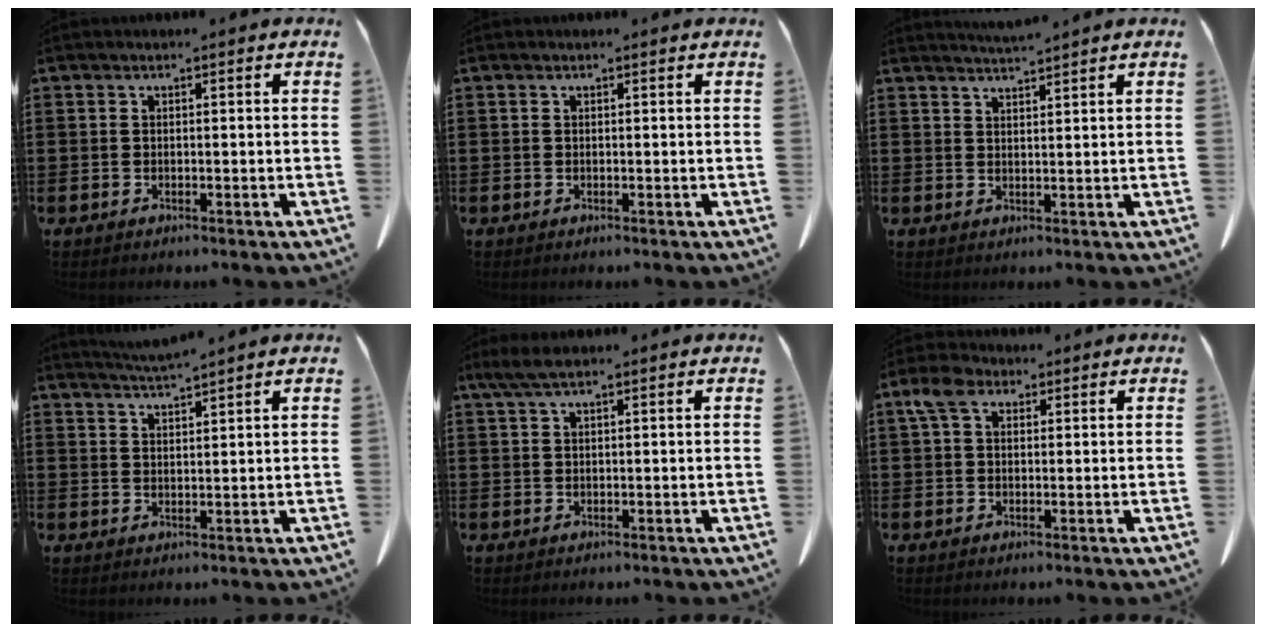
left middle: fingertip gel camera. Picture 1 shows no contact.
{"total": 0.0}
{"total": 2.5, "force": [2.5, -0.3, 0.4], "torque": [-0.015, -0.005, 0.046]}
{"total": 3.2, "force": [3.0, -0.5, 1.1], "torque": [-0.029, -0.009, 0.053]}
{"total": 2.9, "force": [1.8, 0.6, 2.2], "torque": [-0.046, 0.003, 0.033]}
{"total": 4.4, "force": [2.0, 2.7, 2.8], "torque": [-0.065, 0.012, 0.035]}